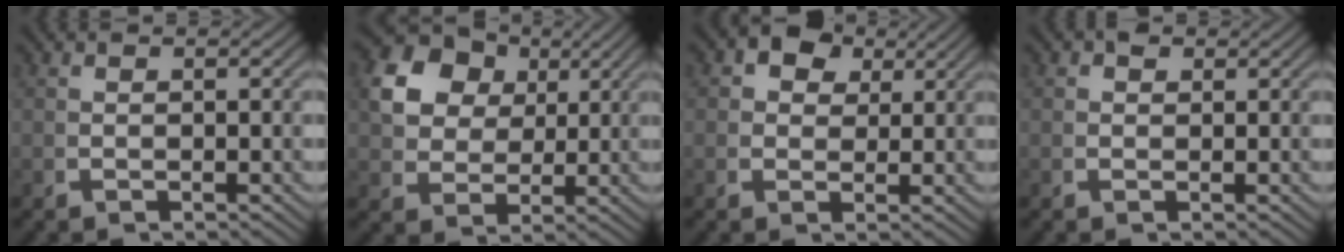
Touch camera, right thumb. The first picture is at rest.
{"total": 11.0, "force": [3.9, 8.5, 5.8], "torque": [-0.137, -0.006, 0.071]}
{"total": 5.2, "force": [2.4, 3.9, 2.6], "torque": [-0.042, -0.003, 0.036]}
{"total": 1.5, "force": [0.8, 1.1, 0.6], "torque": [-0.009, -0.004, 0.014]}